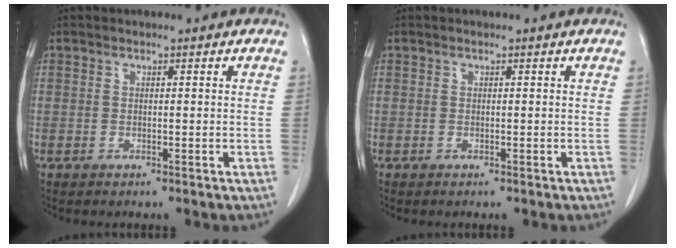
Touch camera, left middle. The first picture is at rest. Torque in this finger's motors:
{"motor_torque": [0.00, 0.00, -0.01, 0.00]}